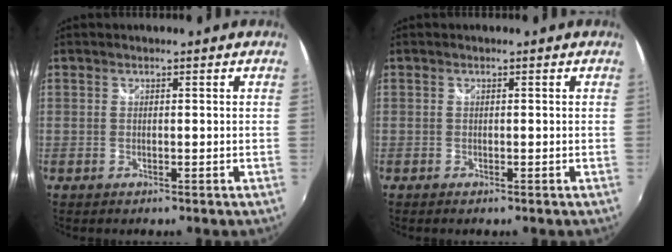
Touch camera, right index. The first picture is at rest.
{"total": 0.0}